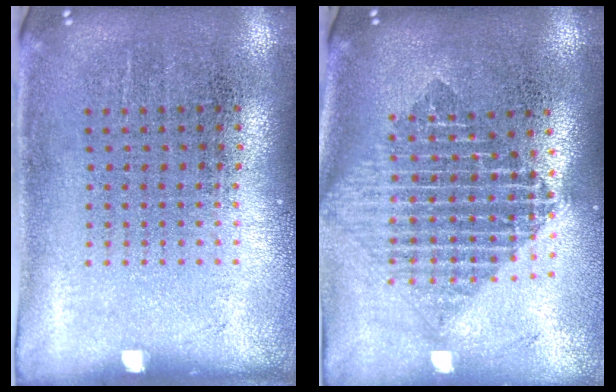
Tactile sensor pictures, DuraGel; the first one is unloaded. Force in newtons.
{"total": 1.9, "press": 1.6, "slide": 1.1}